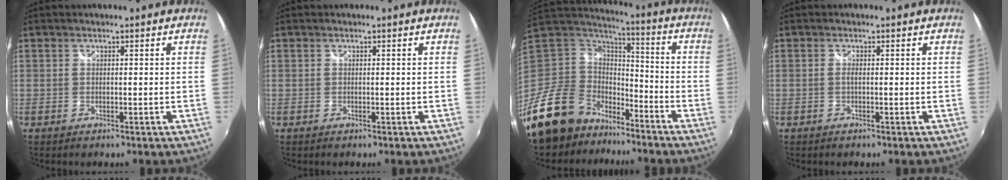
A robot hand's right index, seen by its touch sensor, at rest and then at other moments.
{"total": 0.0}
{"total": 20.2, "force": [-14.1, 12.6, 6.9], "torque": [-0.177, 0.021, -0.237]}
{"total": 0.7, "force": [-0.3, 0.0, 0.7], "torque": [-0.013, 0.001, -0.007]}